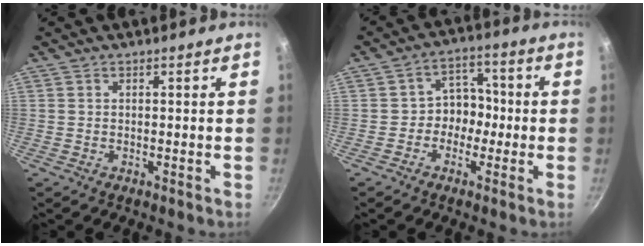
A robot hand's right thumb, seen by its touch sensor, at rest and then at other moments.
{"total": 6.4, "force": [-1.5, 5.5, 3.0], "torque": [0.012, 0.028, -0.034]}